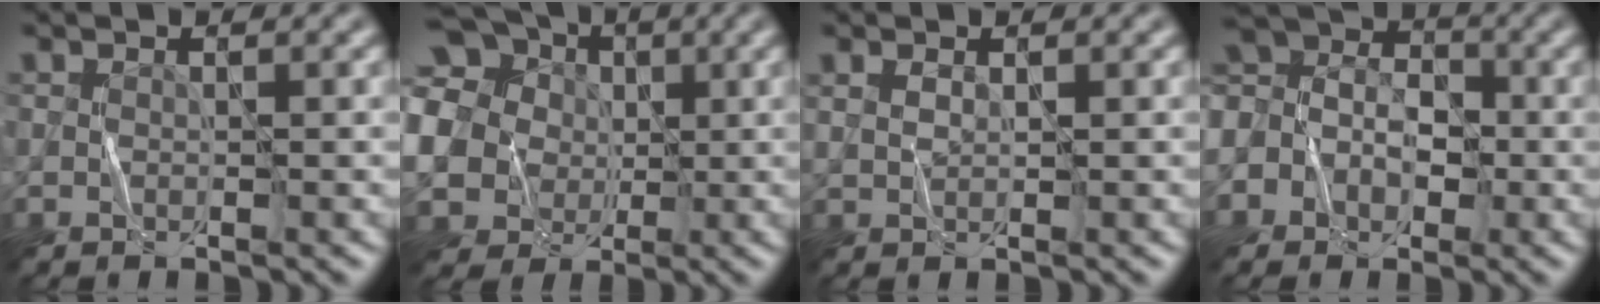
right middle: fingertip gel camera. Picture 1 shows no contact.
{"total": 17.3, "force": [3.1, 15.5, 7.0], "torque": [-0.194, 0.018, 0.026]}
{"total": 1.0, "force": [0.4, 0.4, 0.7], "torque": [-0.022, 0.001, 0.013]}
{"total": 6.8, "force": [-0.3, 5.8, 3.4], "torque": [-0.074, 0.029, -0.037]}